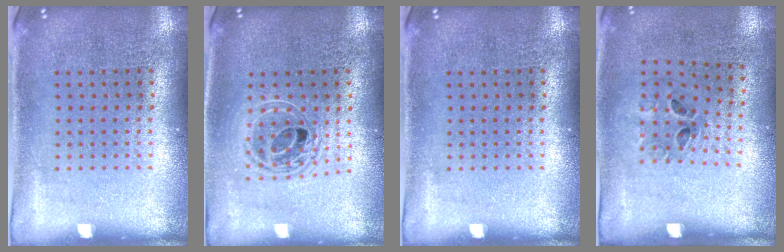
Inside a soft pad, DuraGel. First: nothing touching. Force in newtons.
{"total": 1.7, "press": 1.4, "slide": 1.0}
{"total": 0.0}
{"total": 1.3, "press": 0.7, "slide": 1.1}